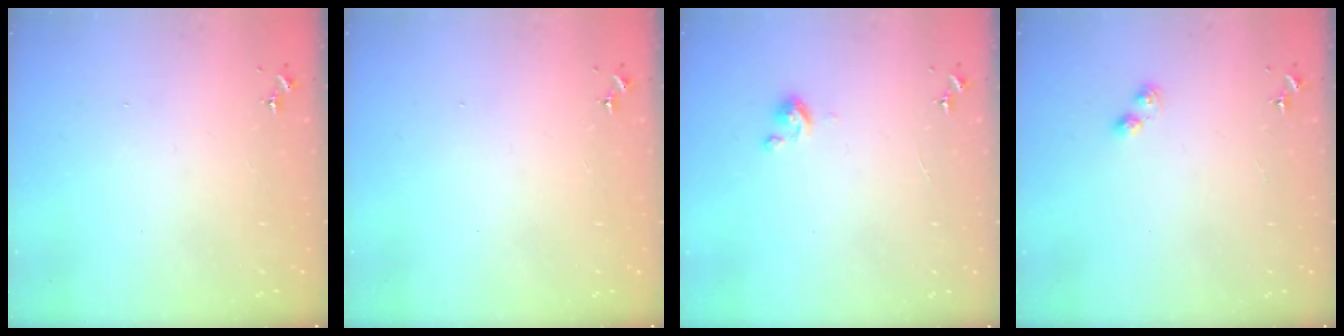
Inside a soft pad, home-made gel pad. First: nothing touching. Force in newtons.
{"total": 0.0}
{"total": 4.4, "press": 4.4, "slide": 0.3}
{"total": 2.8, "press": 2.7, "slide": 0.4}